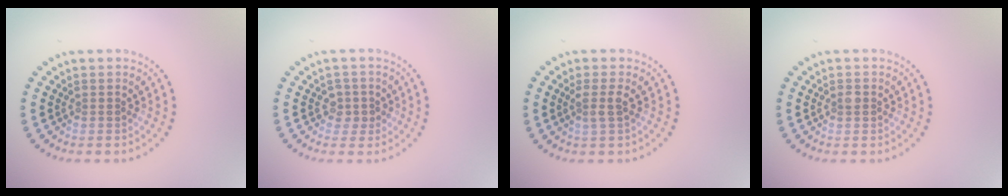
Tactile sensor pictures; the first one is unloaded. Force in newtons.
{"total": 1.5, "press": 1.3, "slide": 0.7}
{"total": 1.5, "press": 1.3, "slide": 0.9}
{"total": 1.0, "press": 1.0, "slide": 0.2}